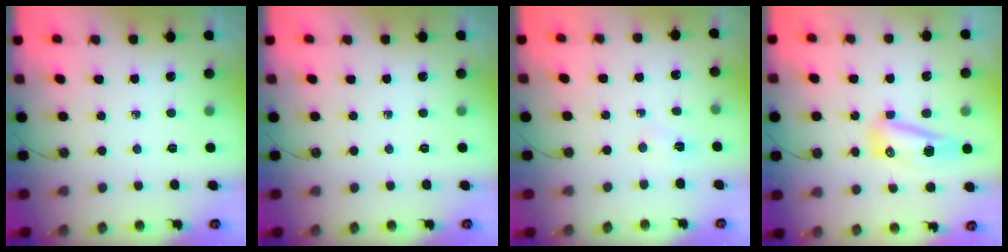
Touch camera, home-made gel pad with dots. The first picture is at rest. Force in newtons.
{"total": 0.0}
{"total": 2.7, "press": 1.1, "slide": 2.5}
{"total": 8.7, "press": 8.4, "slide": 2.3}